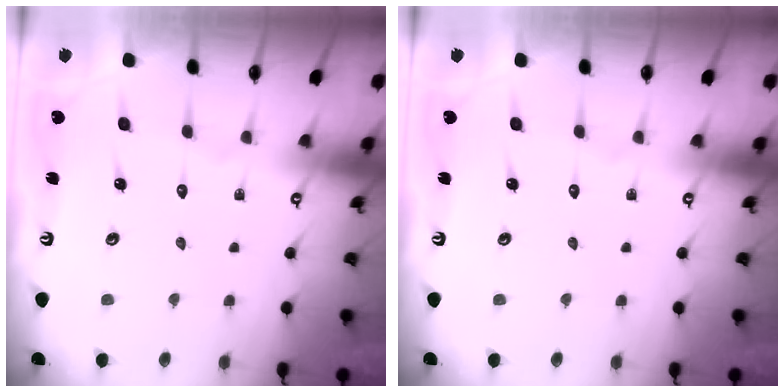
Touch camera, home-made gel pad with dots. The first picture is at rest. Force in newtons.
{"total": 0.0}